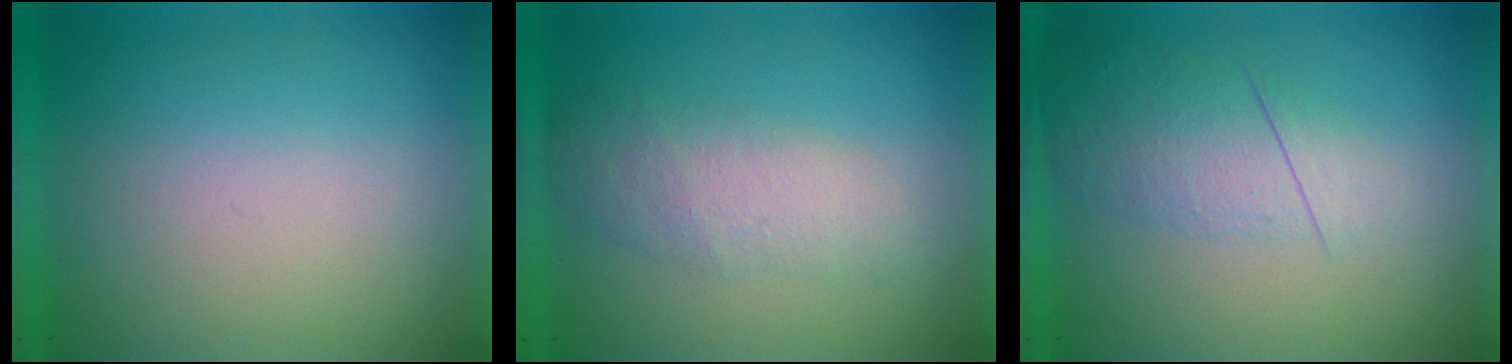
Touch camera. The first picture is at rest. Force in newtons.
{"total": 2.6}
{"total": 2.8}